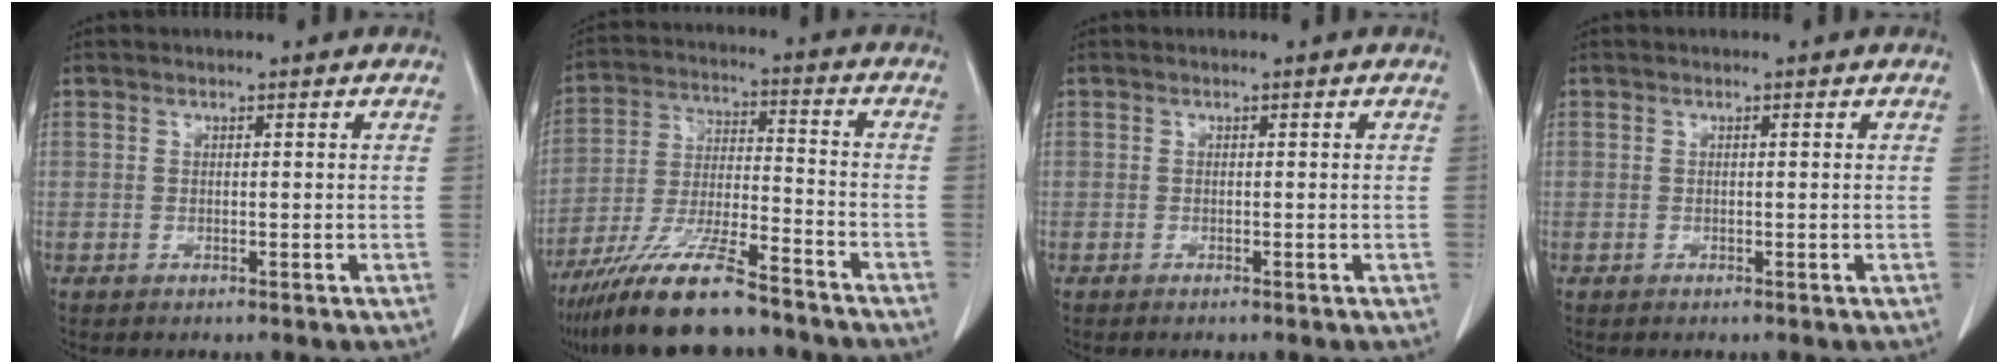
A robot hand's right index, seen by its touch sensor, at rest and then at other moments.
{"total": 14.5, "force": [-11.8, 1.7, 8.3], "torque": [-0.162, -0.026, -0.204]}
{"total": 0.6, "force": [-0.5, 0.0, 0.3], "torque": [-0.011, -0.001, -0.007]}
{"total": 0.0}